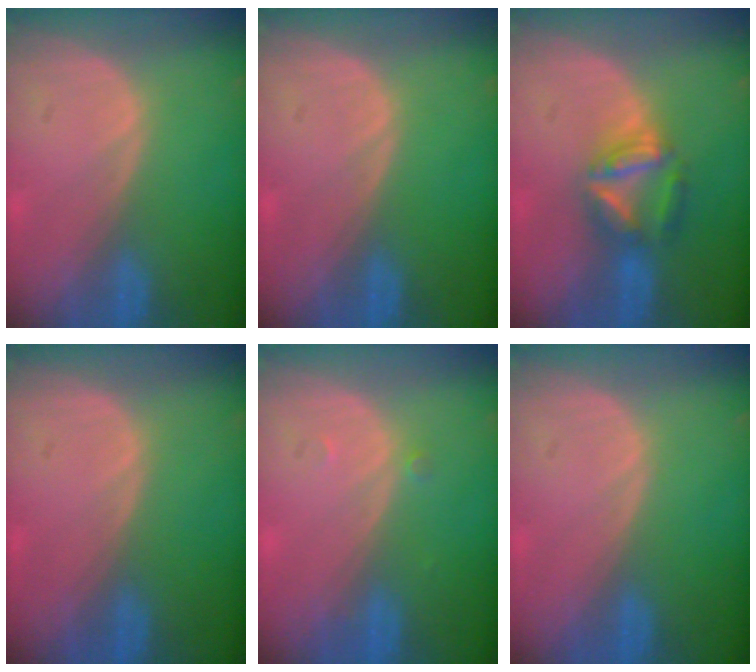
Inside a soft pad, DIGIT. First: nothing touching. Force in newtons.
{"total": 0.0}
{"total": 6.0, "press": 5.9, "slide": 1.0}
{"total": 0.0}
{"total": 0.7, "press": 0.7, "slide": 0.1}
{"total": 0.0}